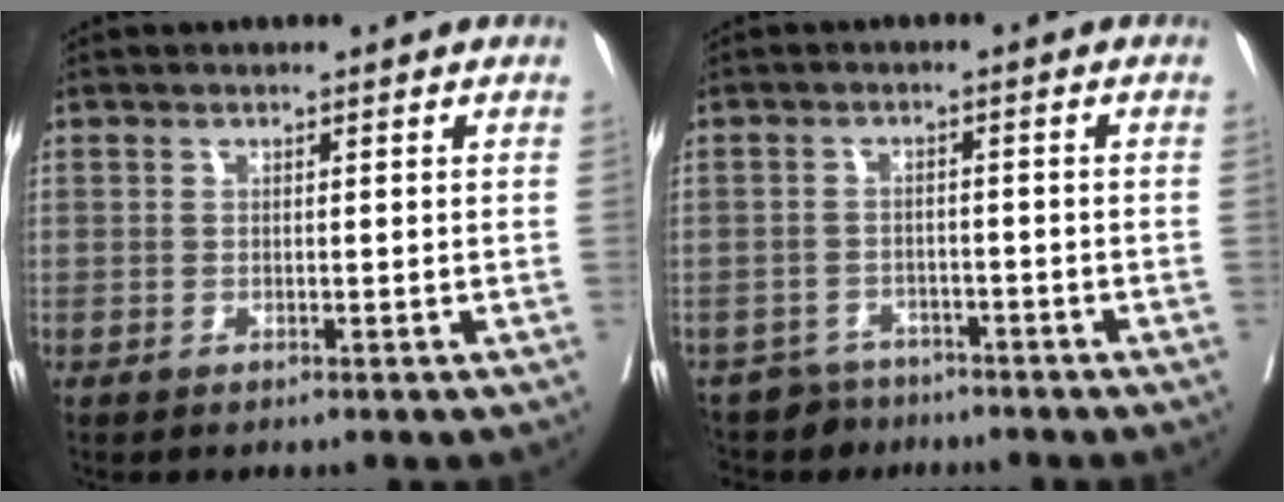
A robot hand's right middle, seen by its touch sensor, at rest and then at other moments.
{"total": 5.6, "force": [-5.0, 2.6, -0.3], "torque": [0.011, 0.003, -0.083]}